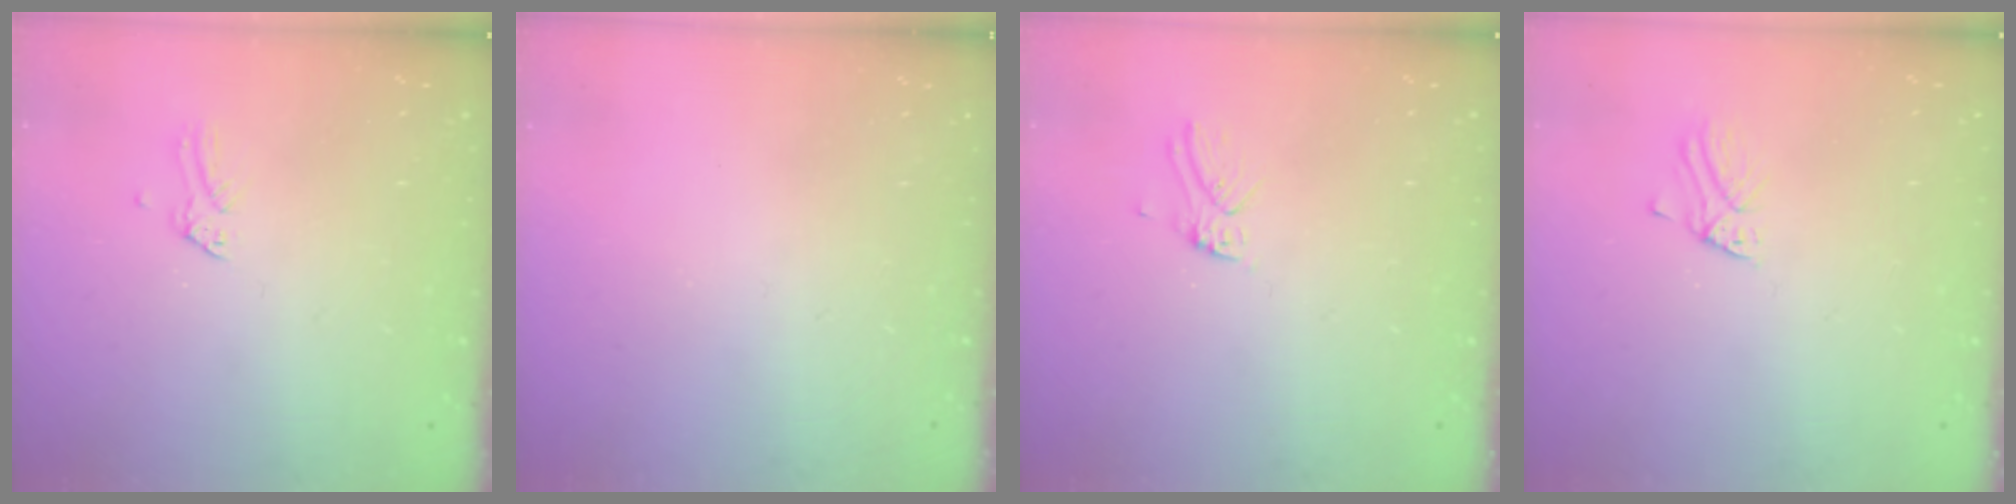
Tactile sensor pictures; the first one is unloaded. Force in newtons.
{"total": 0.0}
{"total": 2.7, "press": 2.7, "slide": 0.3}
{"total": 1.8, "press": 1.8, "slide": 0.1}